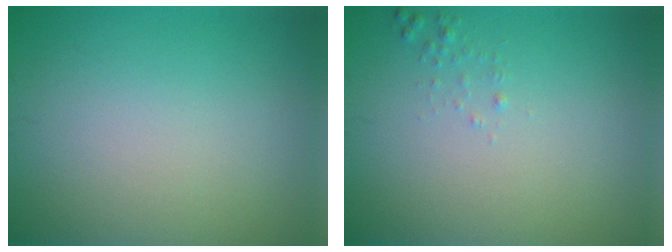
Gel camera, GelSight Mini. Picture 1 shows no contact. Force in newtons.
{"total": 0.6, "press": 0.6, "slide": 0.0}